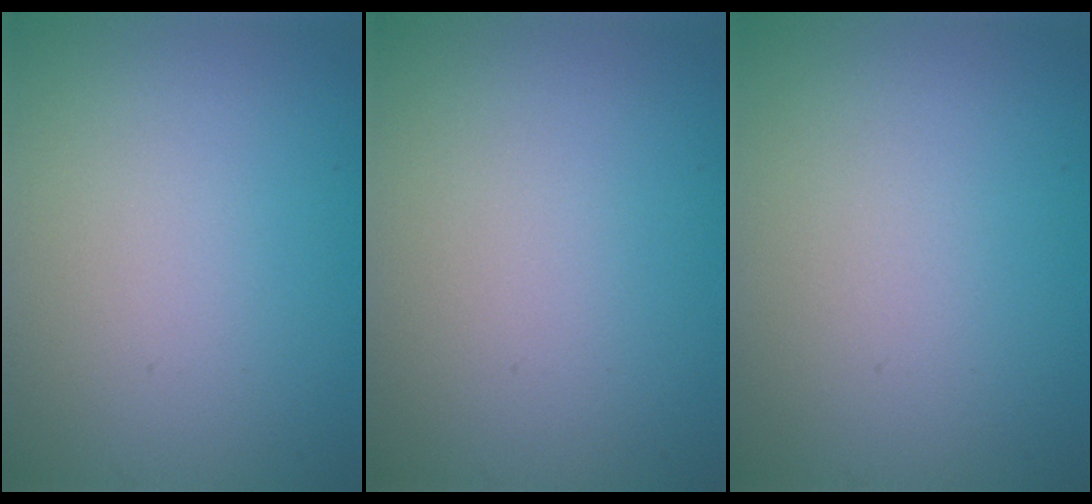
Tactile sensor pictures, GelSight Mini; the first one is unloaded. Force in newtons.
{"total": 0.0}
{"total": 0.0}